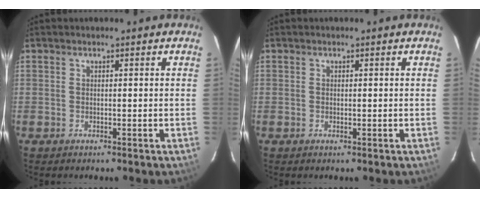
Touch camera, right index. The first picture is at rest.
{"total": 0.5, "force": [0.0, 0.2, 0.4], "torque": [-0.009, 0.001, 0.001]}